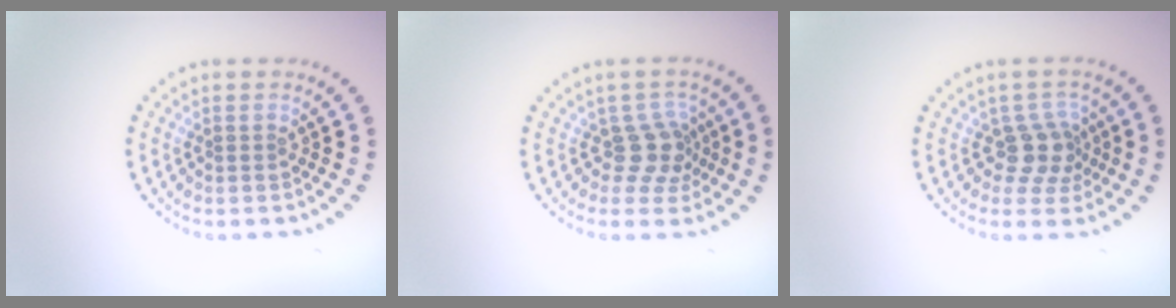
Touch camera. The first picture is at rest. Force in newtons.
{"total": 2.8, "press": 2.2, "slide": 1.8}
{"total": 2.9, "press": 2.3, "slide": 1.8}